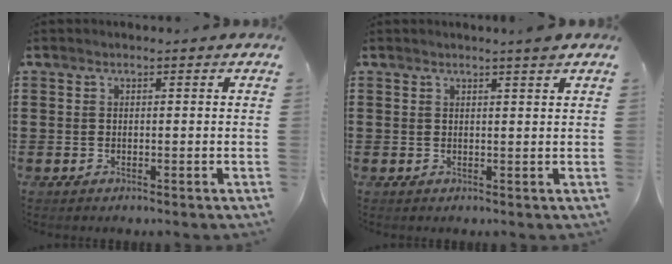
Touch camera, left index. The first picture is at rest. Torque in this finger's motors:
{"motor_torque": [0.31, -0.29, 0.20, 0.05]}